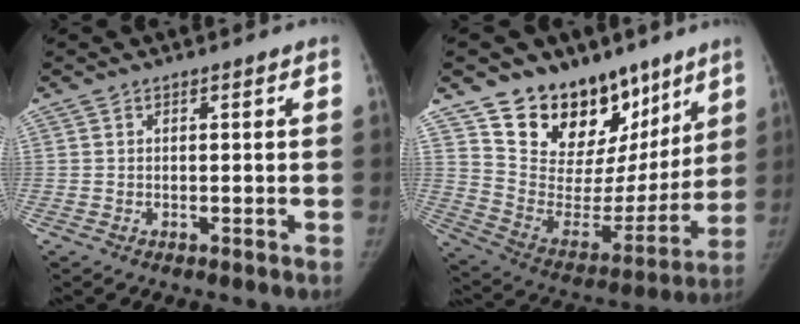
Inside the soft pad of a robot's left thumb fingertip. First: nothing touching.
{"total": 22.7, "force": [15.3, 13.6, 9.8], "torque": [-0.081, -0.078, 0.253]}